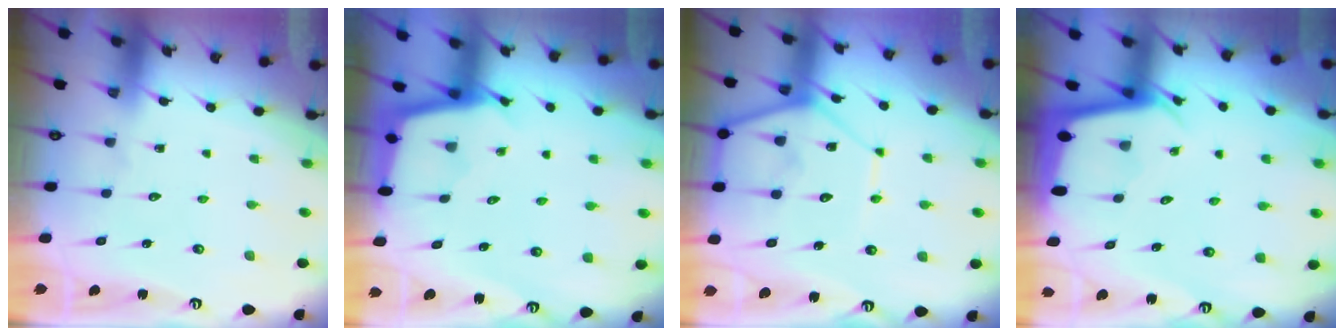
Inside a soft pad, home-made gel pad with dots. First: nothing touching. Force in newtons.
{"total": 2.3, "press": 2.3, "slide": 0.2}
{"total": 10.5, "press": 10.4, "slide": 1.0}
{"total": 2.3, "press": 2.3, "slide": 0.1}